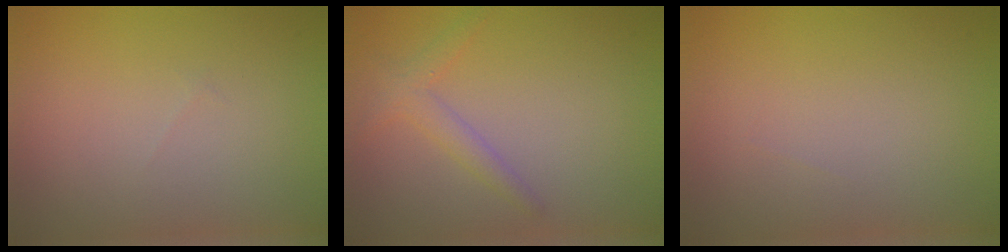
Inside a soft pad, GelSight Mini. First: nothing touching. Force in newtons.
{"total": 1.9, "press": 1.9, "slide": 0.0}
{"total": 0.0}